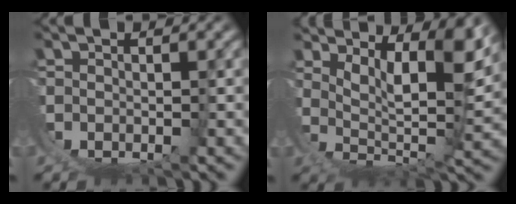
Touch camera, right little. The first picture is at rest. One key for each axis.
{"total": 7.9, "fx": 4.3, "fy": 1.4, "fz": 6.5, "tx": -0.079, "ty": -0.020, "tz": 0.074}